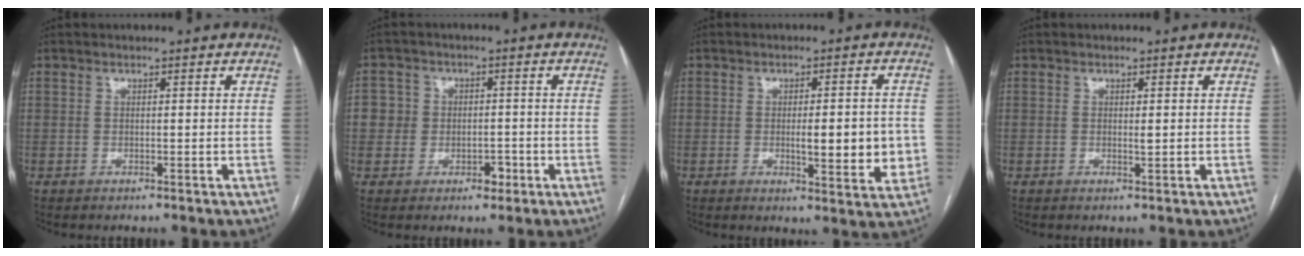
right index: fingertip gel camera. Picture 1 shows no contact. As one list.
[{"total": 5.1, "force": [-1.1, 4.6, 1.8], "torque": [-0.010, 0.016, -0.014]}, {"total": 8.4, "force": [-0.8, 2.1, 8.0], "torque": [-0.104, -0.005, -0.005]}, {"total": 0.7, "force": [0.1, 0.1, 0.7], "torque": [-0.013, -0.003, 0.002]}]